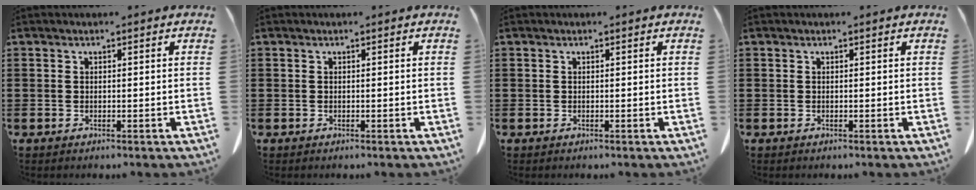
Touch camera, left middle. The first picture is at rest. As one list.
[{"total": 0.0}, {"total": 0.0}, {"total": 0.0}]